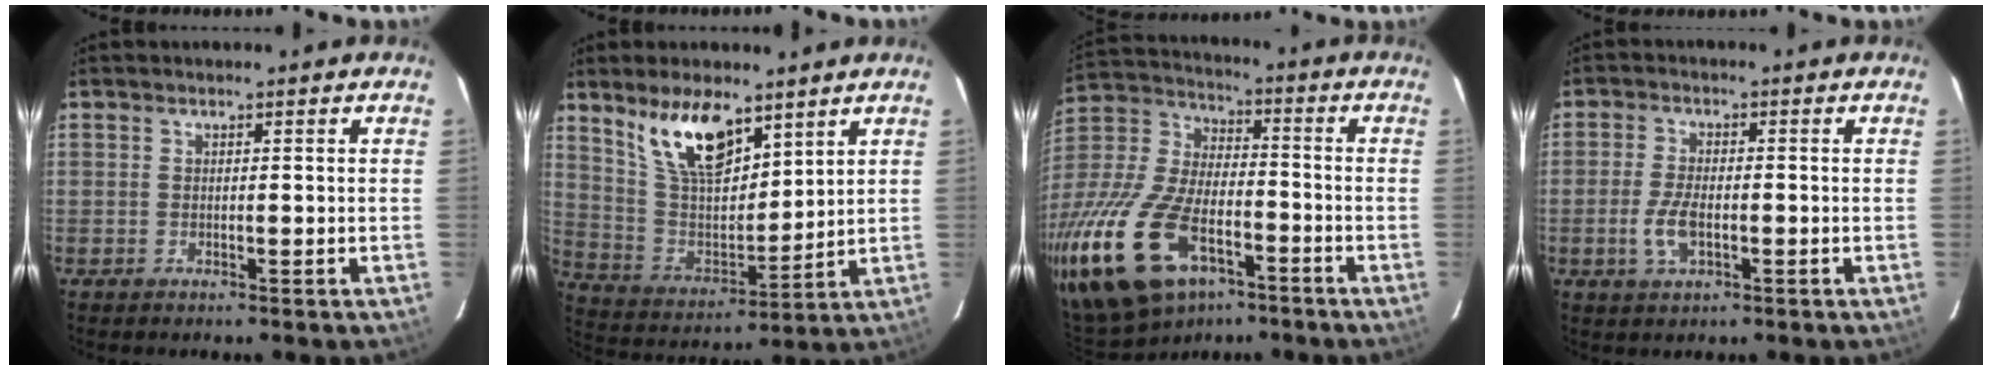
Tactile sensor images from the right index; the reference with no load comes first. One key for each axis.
{"total": 13.8, "fx": 8.9, "fy": 5.7, "fz": 8.9, "tx": -0.166, "ty": 0.002, "tz": 0.181}
{"total": 26.7, "fx": -14.2, "fy": 14.2, "fz": 17.6, "tx": -0.395, "ty": -0.028, "tz": -0.249}
{"total": 5.2, "fx": -1.6, "fy": 2.3, "fz": 4.4, "tx": -0.098, "ty": -0.003, "tz": -0.030}